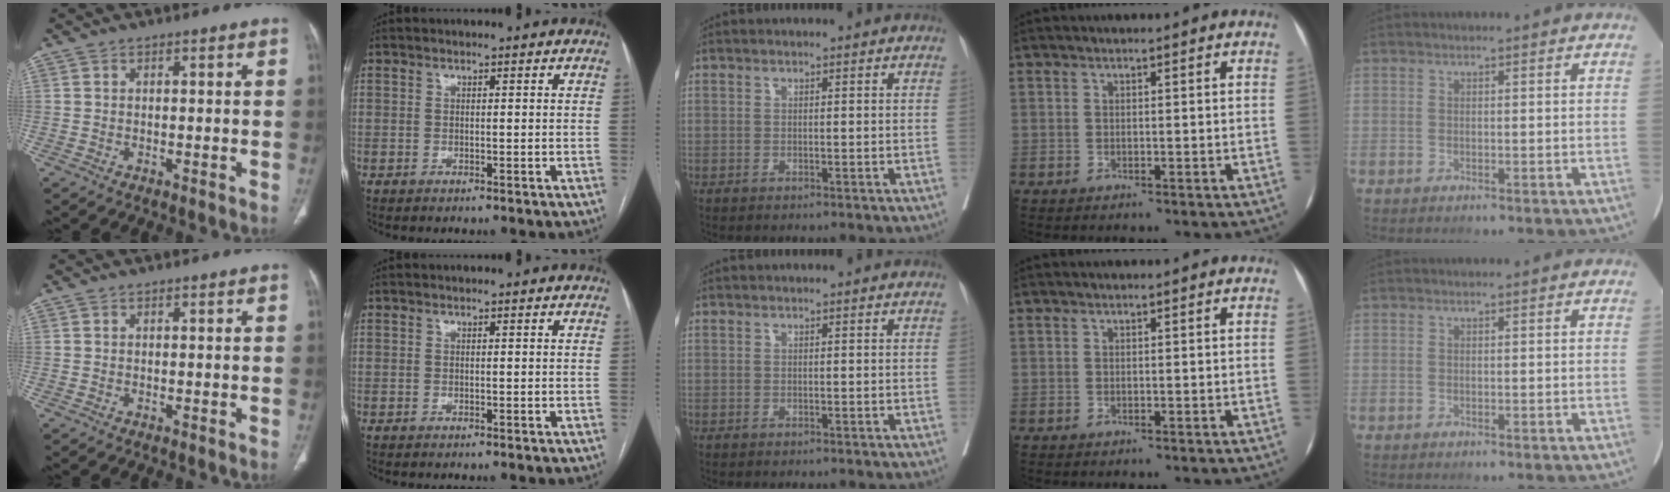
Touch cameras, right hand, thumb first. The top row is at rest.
{}